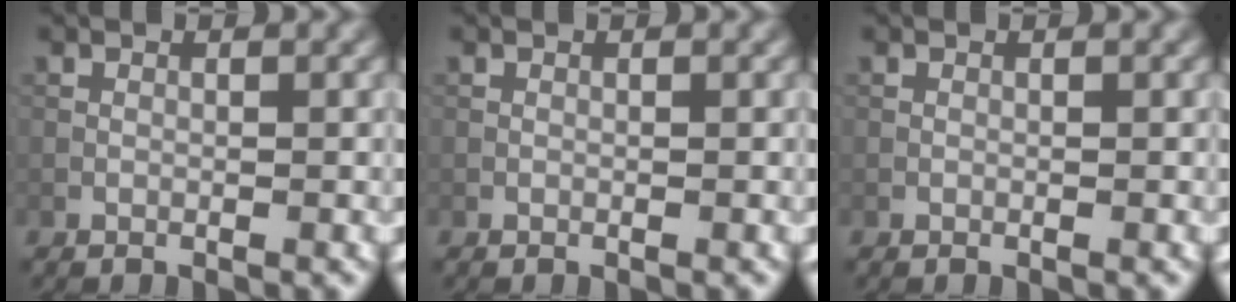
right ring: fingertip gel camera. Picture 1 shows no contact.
{"total": 0.0}
{"total": 0.0}